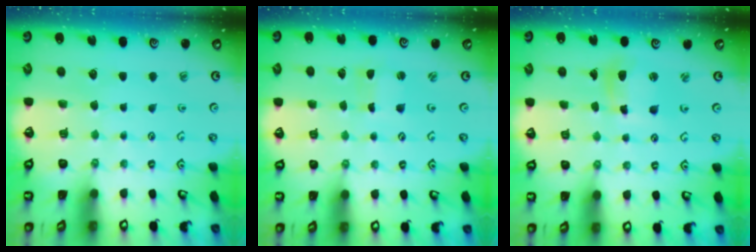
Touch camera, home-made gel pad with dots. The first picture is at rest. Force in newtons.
{"total": 0.9, "press": 0.9, "slide": 0.0}
{"total": 8.0, "press": 7.9, "slide": 1.2}